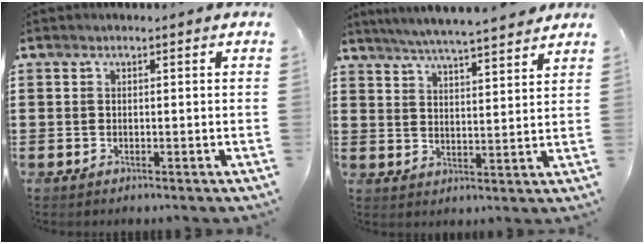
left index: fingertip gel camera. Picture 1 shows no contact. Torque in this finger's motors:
{"motor_torque": [0.76, -0.05, 0.84, 0.21]}